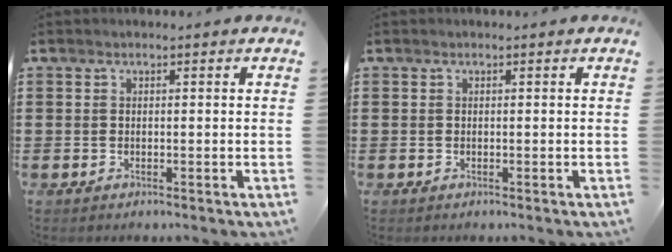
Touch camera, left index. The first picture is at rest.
{"total": 0.0}